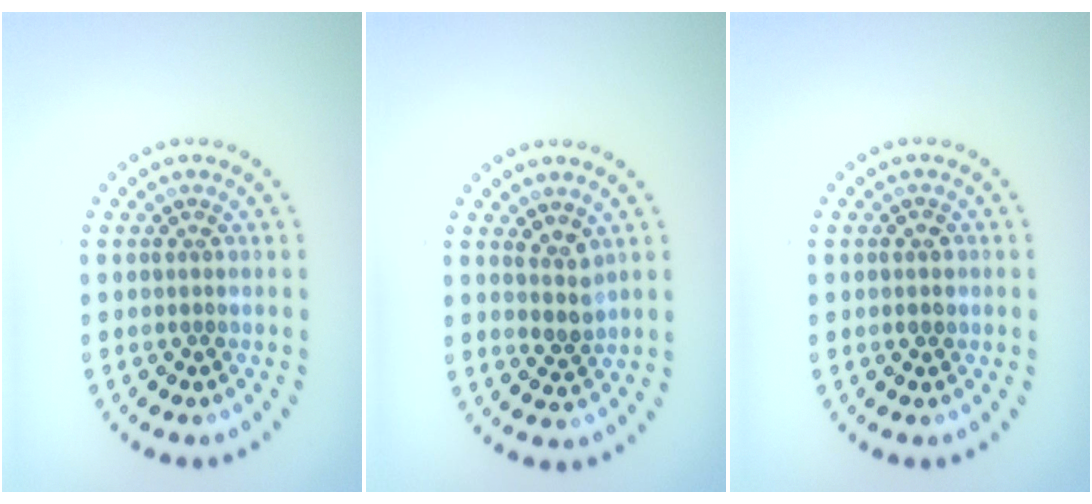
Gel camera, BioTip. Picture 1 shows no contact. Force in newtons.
{"total": 2.0, "press": 1.6, "slide": 1.2}
{"total": 1.3, "press": 1.3, "slide": 0.1}